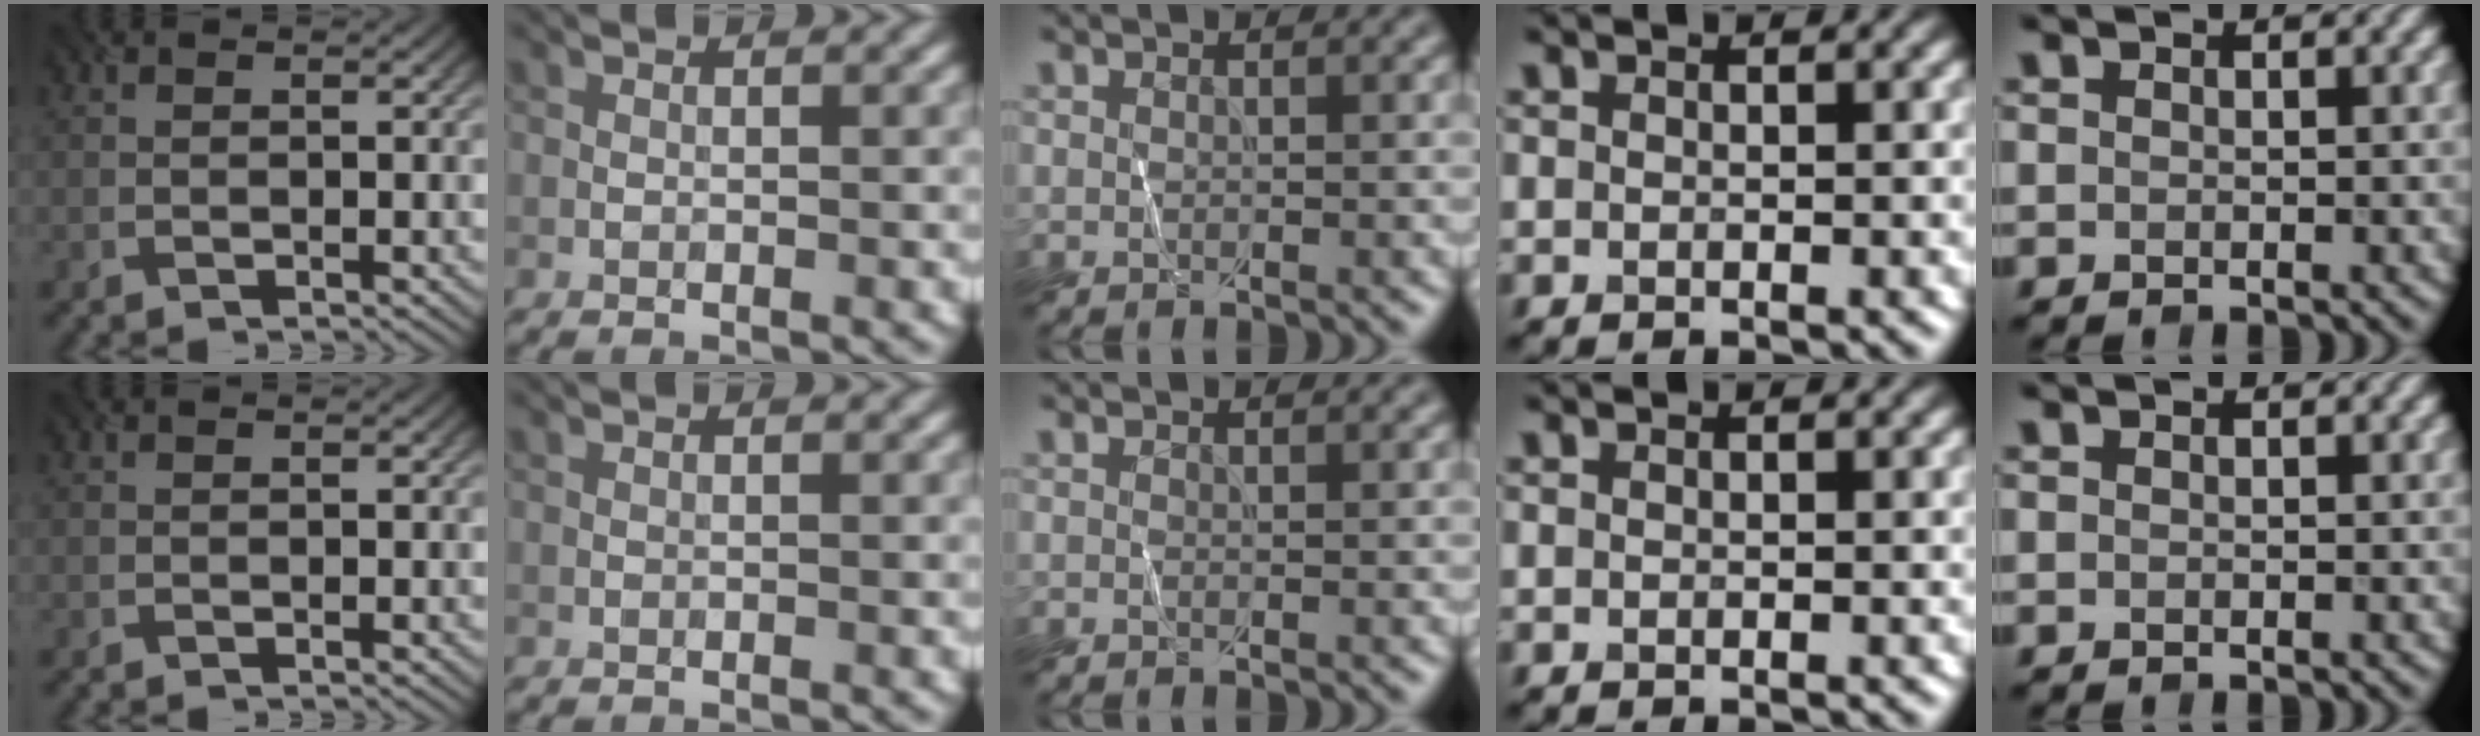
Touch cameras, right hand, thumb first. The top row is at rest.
{}